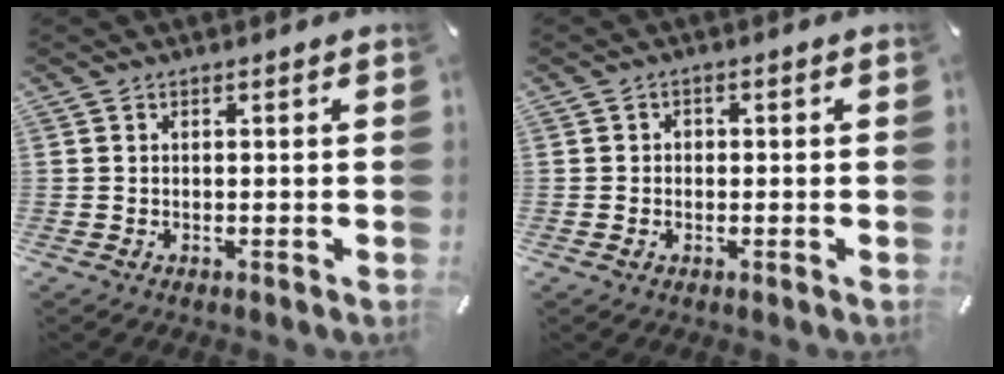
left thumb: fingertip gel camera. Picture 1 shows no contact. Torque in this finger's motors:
{"motor_torque": [-0.05, -0.09, 0.02, -0.03, 0.00]}